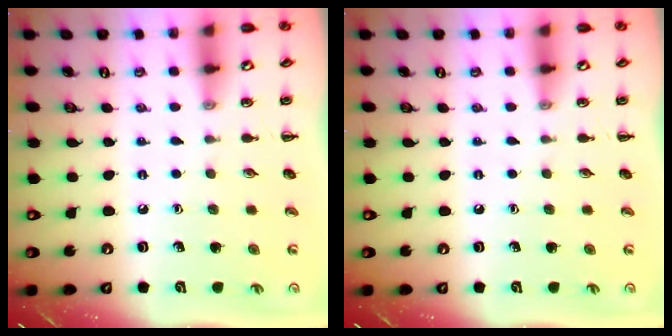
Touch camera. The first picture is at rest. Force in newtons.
{"total": 0.0}